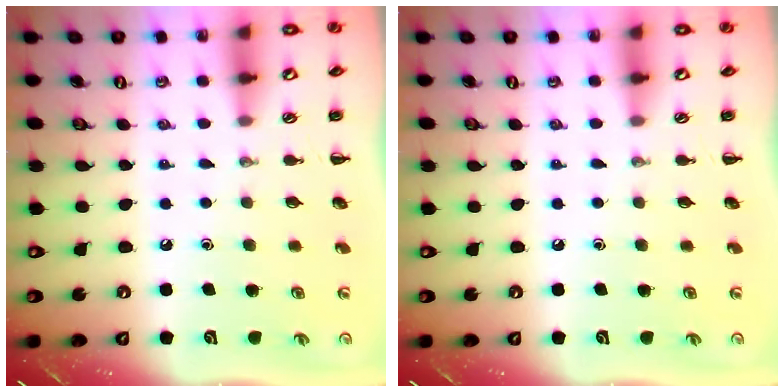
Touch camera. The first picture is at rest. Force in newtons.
{"total": 0.0}